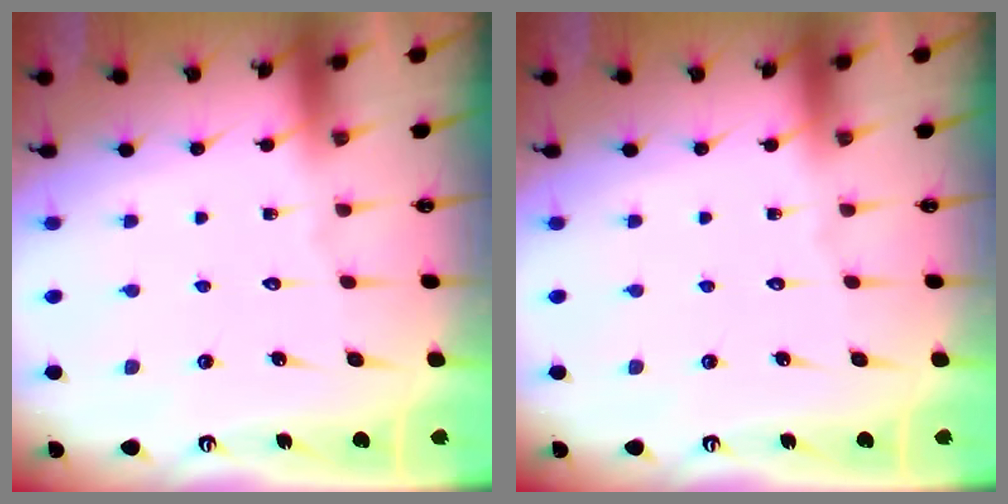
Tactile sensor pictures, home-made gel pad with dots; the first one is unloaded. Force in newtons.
{"total": 0.0}